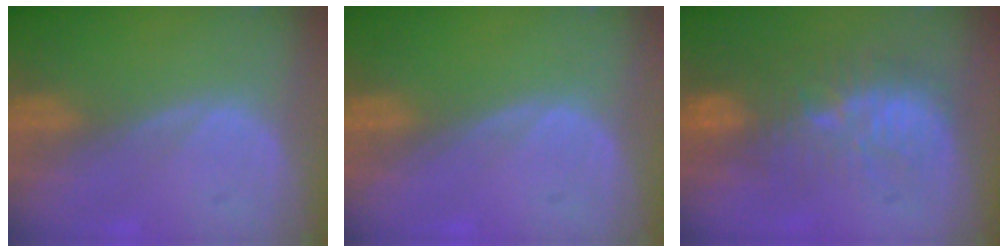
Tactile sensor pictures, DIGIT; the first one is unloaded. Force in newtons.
{"total": 0.0}
{"total": 9.8, "press": 9.0, "slide": 3.8}